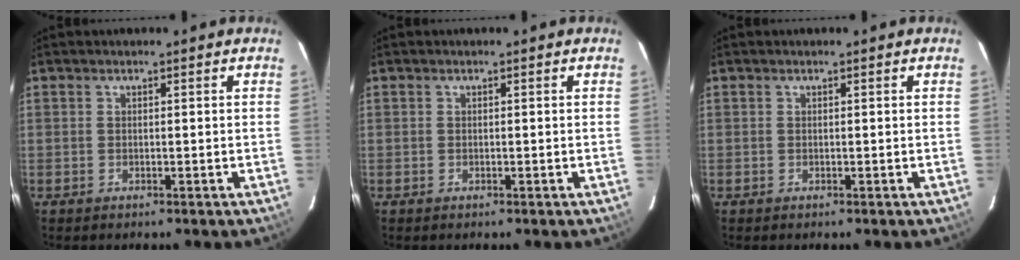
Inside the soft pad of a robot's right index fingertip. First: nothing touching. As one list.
[{"total": 0.0}, {"total": 0.0}]